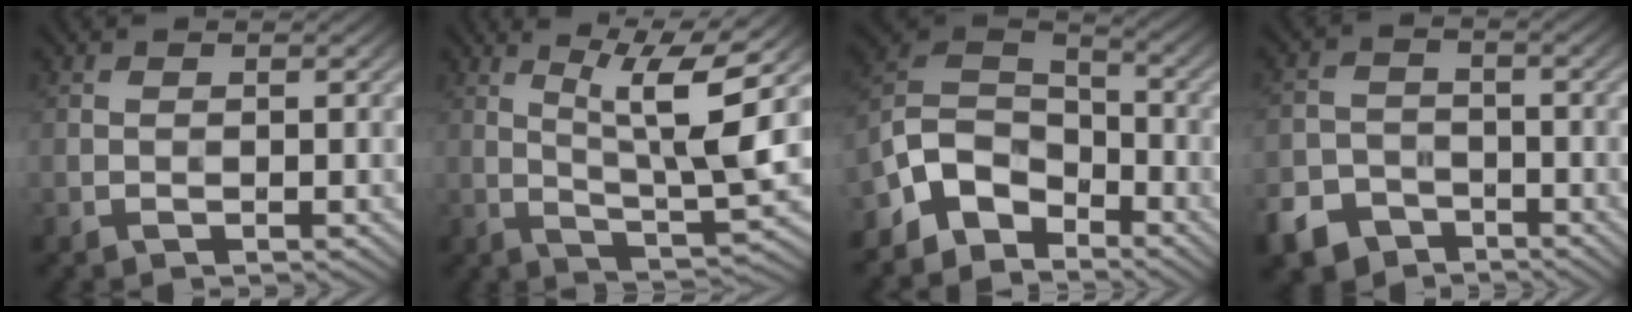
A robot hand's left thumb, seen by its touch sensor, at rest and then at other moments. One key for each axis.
{"total": 9.2, "fx": 3.4, "fy": 1.1, "fz": 8.5, "tx": -0.144, "ty": 0.008, "tz": 0.063}
{"total": 8.2, "fx": -5.5, "fy": 5.1, "fz": 3.3, "tx": -0.079, "ty": 0.002, "tz": -0.119}
{"total": 6.4, "fx": -4.4, "fy": 4.1, "fz": 2.2, "tx": -0.051, "ty": -0.018, "tz": -0.089}